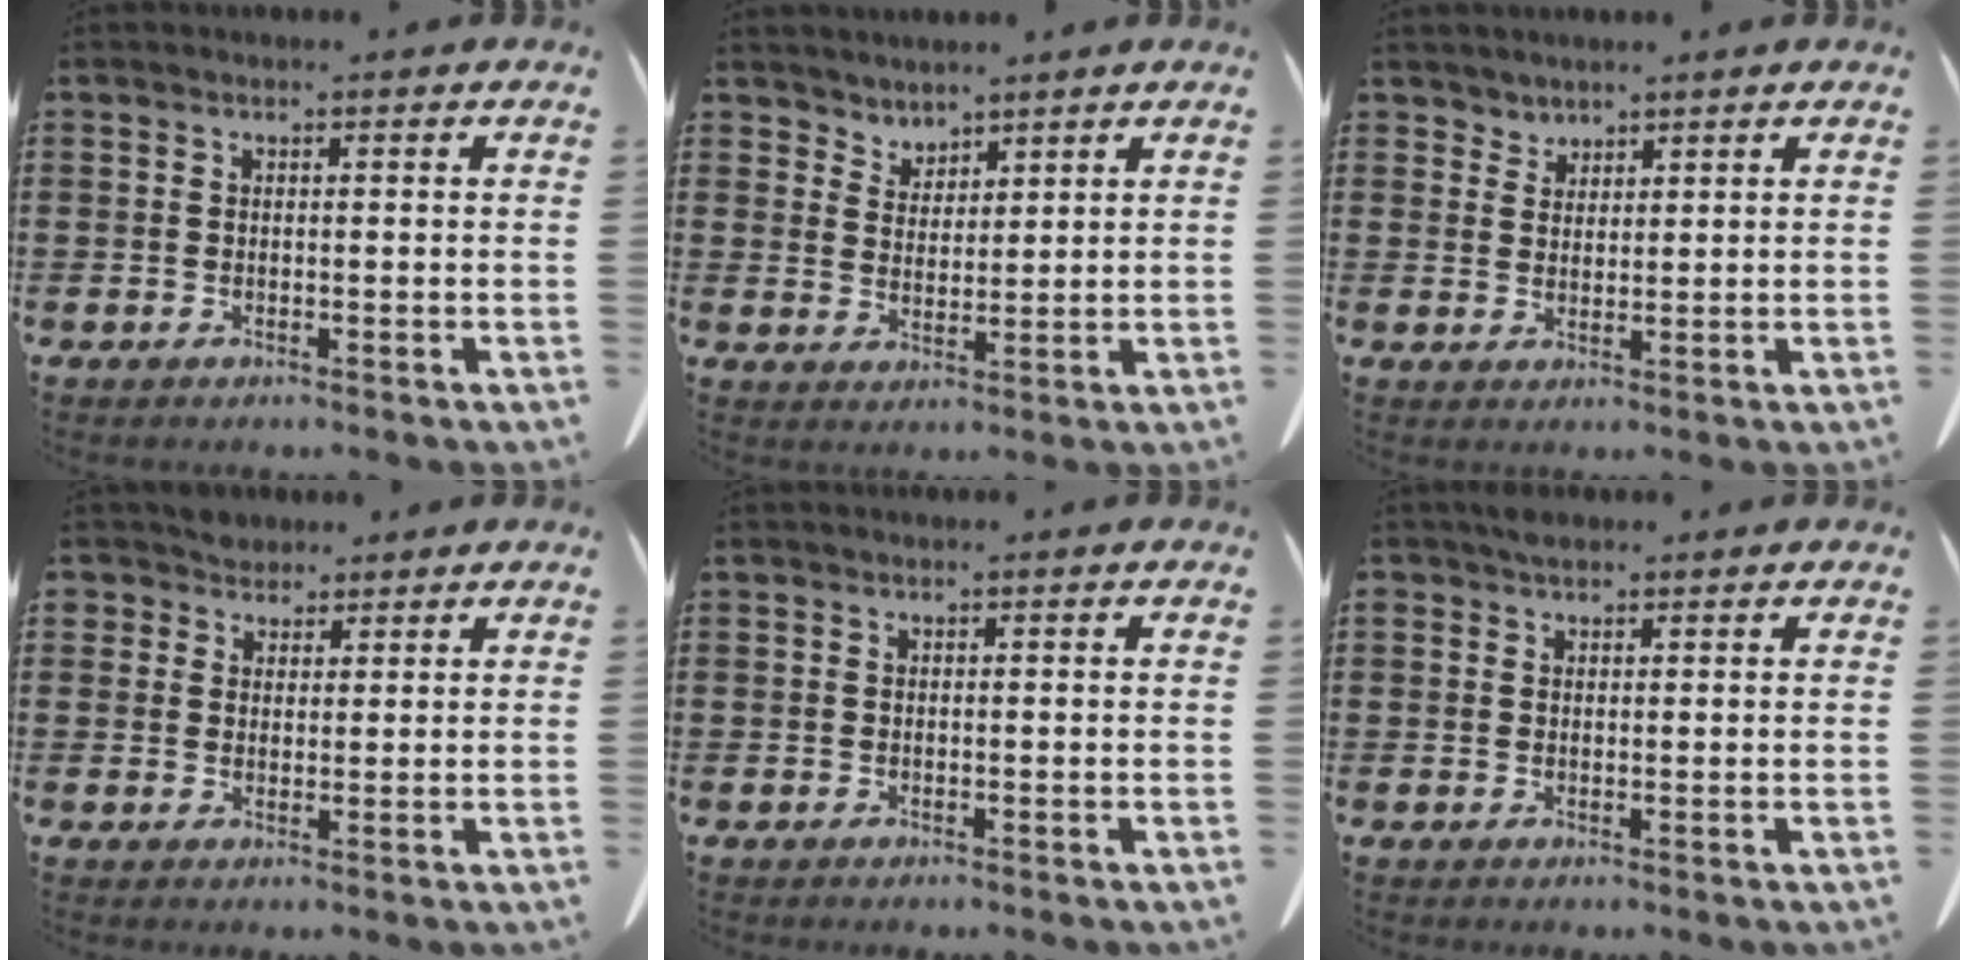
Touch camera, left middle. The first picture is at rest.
{"total": 2.9, "force": [2.7, 0.9, -0.4], "torque": [-0.004, -0.005, 0.052]}
{"total": 2.1, "force": [2.0, 0.7, -0.1], "torque": [-0.004, -0.002, 0.040]}
{"total": 3.1, "force": [2.5, 1.7, 0.0], "torque": [-0.013, 0.004, 0.050]}
{"total": 0.0}
{"total": 1.2, "force": [1.0, 0.6, 0.4], "torque": [-0.012, 0.000, 0.020]}